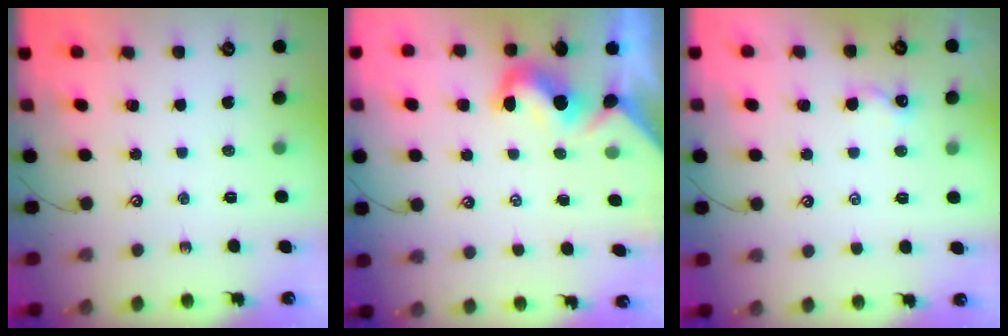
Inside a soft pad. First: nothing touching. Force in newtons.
{"total": 2.1, "press": 2.0, "slide": 0.5}
{"total": 2.3, "press": 2.2, "slide": 0.3}